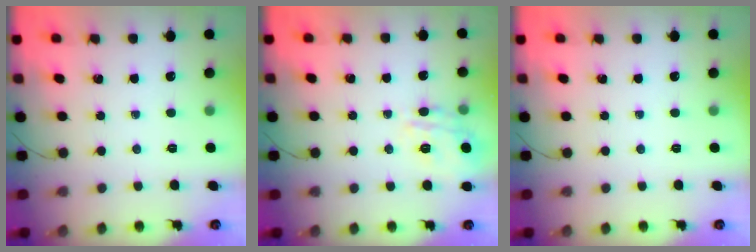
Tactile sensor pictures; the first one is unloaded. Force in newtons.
{"total": 11.2, "press": 11.1, "slide": 0.7}
{"total": 0.0}